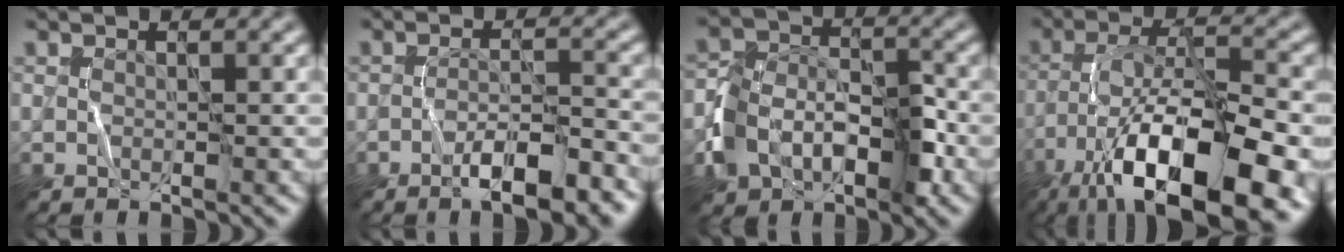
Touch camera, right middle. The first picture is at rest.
{"total": 5.2, "force": [-3.5, 1.0, 3.6], "torque": [-0.053, 0.012, -0.054]}
{"total": 5.7, "force": [-2.5, 4.1, 3.1], "torque": [-0.048, 0.005, -0.048]}
{"total": 16.3, "force": [-8.9, 6.0, 12.3], "torque": [-0.204, -0.001, -0.151]}